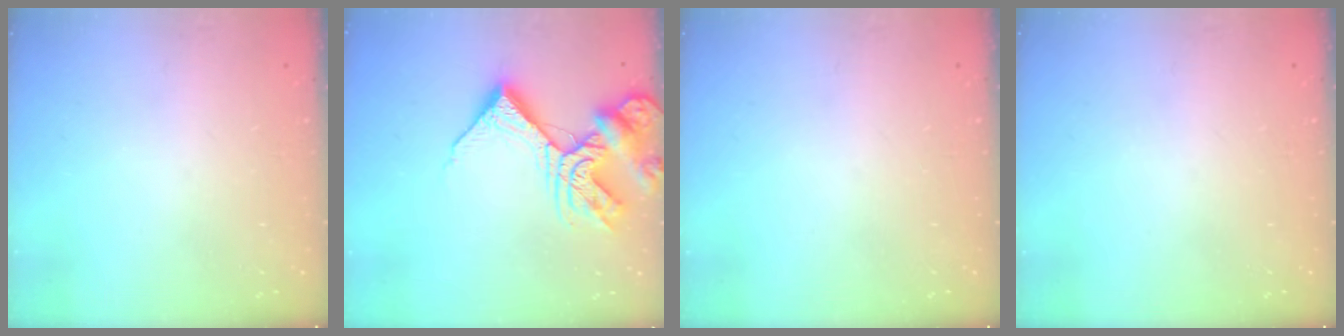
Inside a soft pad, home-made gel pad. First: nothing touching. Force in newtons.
{"total": 16.0, "press": 15.9, "slide": 1.8}
{"total": 0.0}
{"total": 0.0}